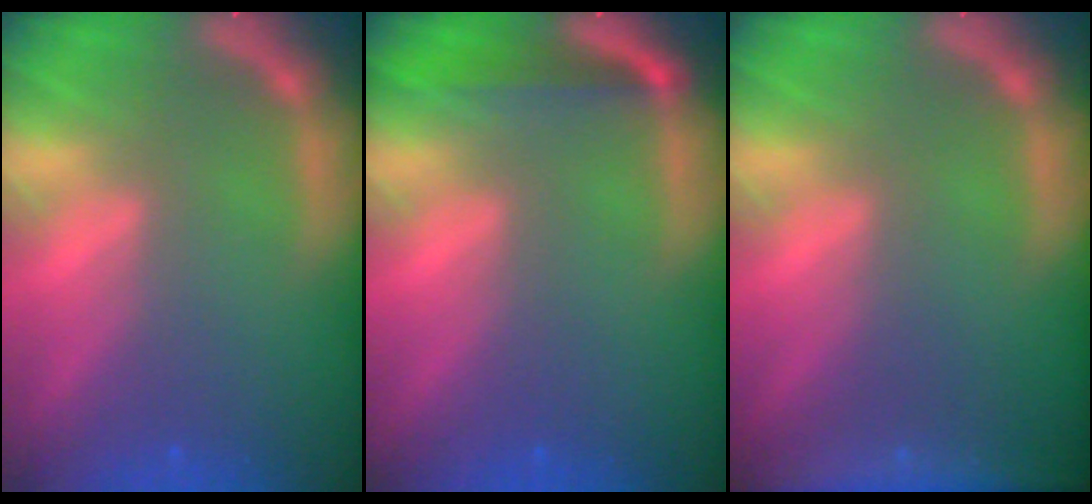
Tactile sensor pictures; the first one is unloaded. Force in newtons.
{"total": 3.0}
{"total": 6.9}